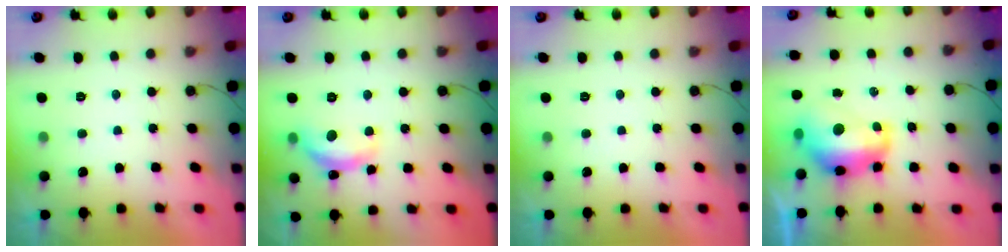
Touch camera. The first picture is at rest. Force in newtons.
{"total": 13.2, "press": 13.1, "slide": 0.7}
{"total": 0.0}
{"total": 13.6, "press": 13.5, "slide": 1.3}